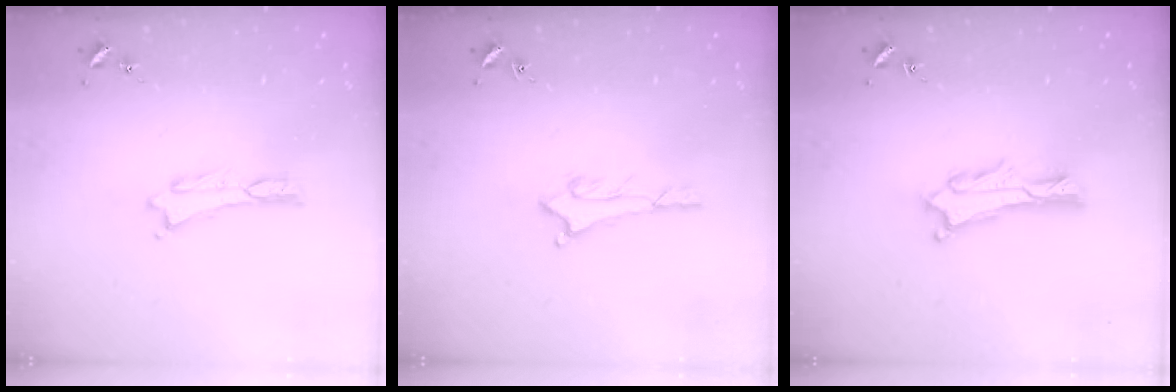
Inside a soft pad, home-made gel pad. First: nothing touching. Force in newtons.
{"total": 2.0, "press": 2.0, "slide": 0.2}
{"total": 1.5, "press": 1.4, "slide": 0.2}